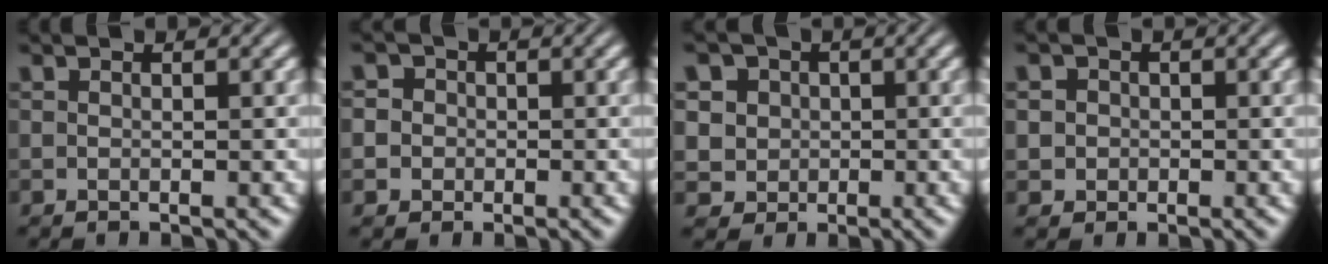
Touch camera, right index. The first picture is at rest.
{"total": 3.9, "force": [-0.4, 3.8, 0.9], "torque": [-0.021, -0.005, -0.015]}
{"total": 9.3, "force": [0.3, 8.7, 3.4], "torque": [-0.092, -0.035, 0.008]}
{"total": 3.4, "force": [-0.2, 3.2, 0.9], "torque": [-0.021, -0.007, -0.006]}